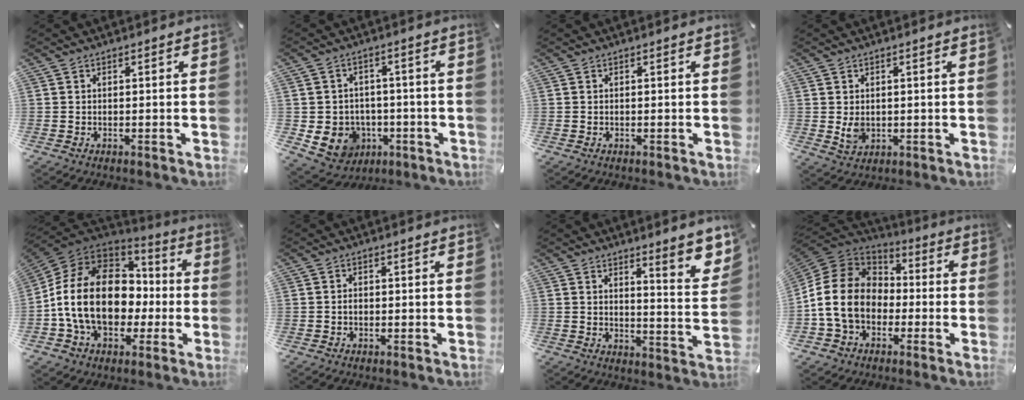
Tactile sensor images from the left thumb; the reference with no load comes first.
{"total": 8.7, "force": [-1.9, 8.2, 2.0], "torque": [-0.040, 0.010, -0.029]}
{"total": 0.0}
{"total": 3.6, "force": [0.5, 2.9, 2.0], "torque": [-0.042, -0.004, 0.006]}
{"total": 20.3, "force": [-1.7, 15.3, 13.3], "torque": [-0.279, 0.018, -0.022]}
{"total": 1.1, "force": [-0.2, 0.7, 0.8], "torque": [-0.016, 0.002, -0.006]}
{"total": 7.5, "force": [6.3, 0.9, 4.0], "torque": [-0.047, -0.063, 0.104]}
{"total": 16.1, "force": [-3.2, 13.3, 8.4], "torque": [-0.192, 0.029, -0.062]}